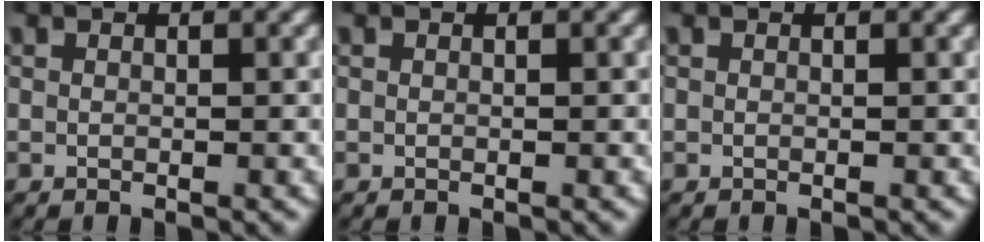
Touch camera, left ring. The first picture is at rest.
{"total": 0.0}
{"total": 0.0}